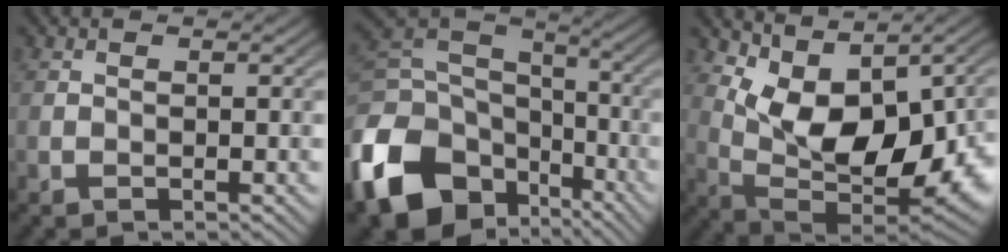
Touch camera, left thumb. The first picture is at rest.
{"total": 17.6, "force": [-7.9, 12.6, 9.5], "torque": [-0.268, -0.041, -0.140]}
{"total": 11.9, "force": [2.7, 5.7, 10.1], "torque": [-0.175, -0.016, 0.060]}